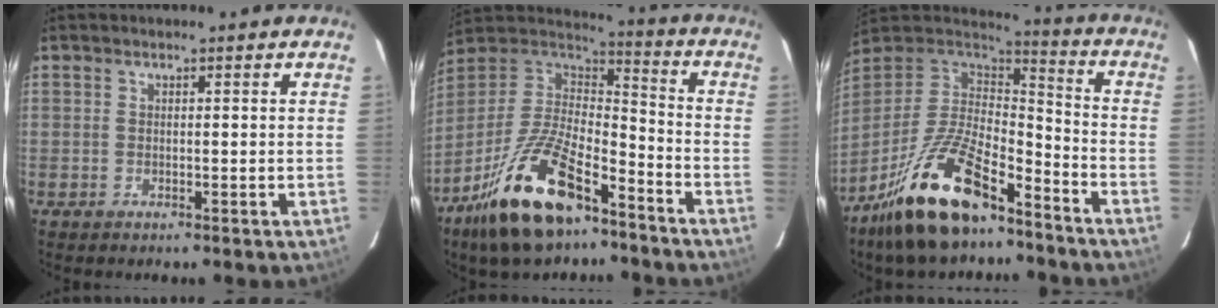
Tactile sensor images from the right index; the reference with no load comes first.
{"total": 21.7, "force": [-13.7, 8.9, 14.3], "torque": [-0.293, -0.015, -0.241]}
{"total": 21.0, "force": [-14.2, 7.9, 13.3], "torque": [-0.268, -0.014, -0.251]}